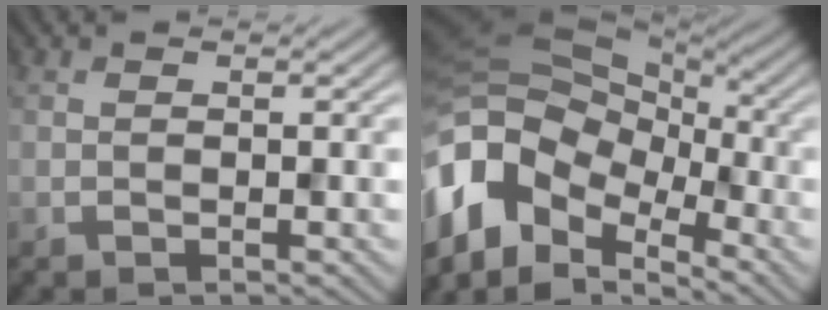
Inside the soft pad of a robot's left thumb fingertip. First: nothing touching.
{"total": 13.9, "force": [-5.4, 9.4, 8.7], "torque": [-0.224, -0.023, -0.100]}